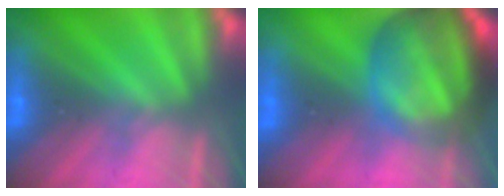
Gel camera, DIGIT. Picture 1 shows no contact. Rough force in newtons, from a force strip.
{"total": 8.6}